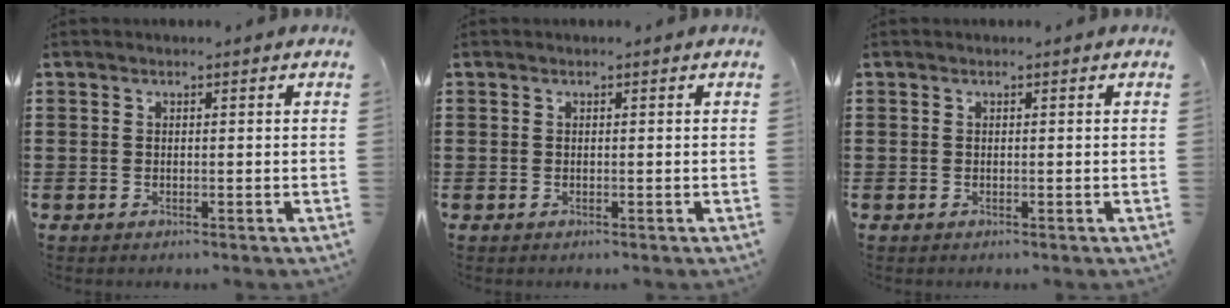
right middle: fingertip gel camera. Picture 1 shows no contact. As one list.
[{"total": 0.0}, {"total": 0.0}]